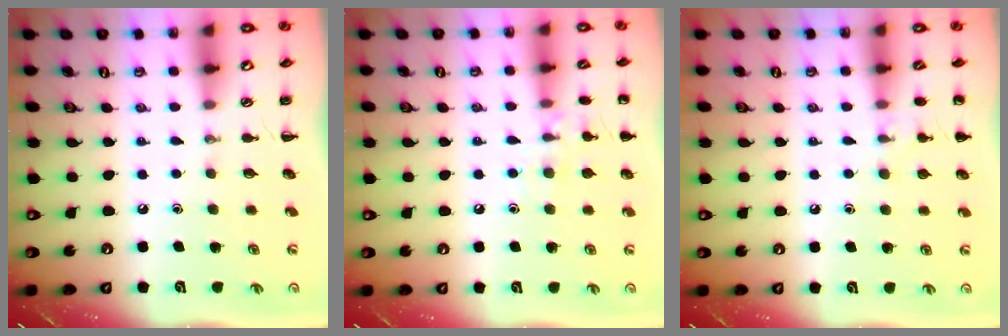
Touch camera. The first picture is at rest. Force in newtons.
{"total": 8.9, "press": 8.7, "slide": 2.0}
{"total": 7.7, "press": 7.3, "slide": 2.4}